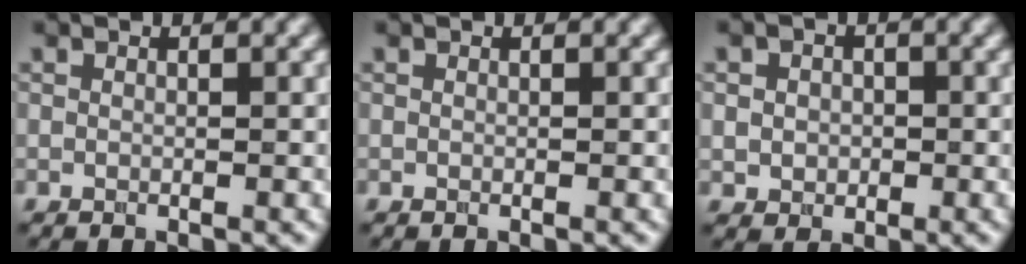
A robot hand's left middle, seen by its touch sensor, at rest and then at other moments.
{"total": 0.0}
{"total": 2.3, "force": [0.1, 2.0, 1.1], "torque": [-0.011, 0.005, -0.006]}